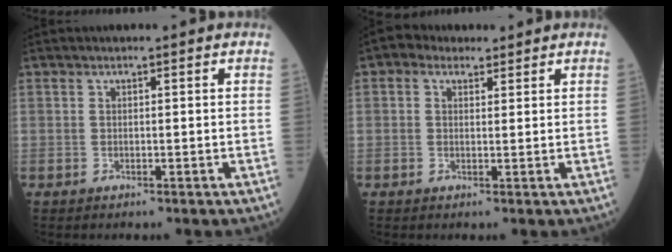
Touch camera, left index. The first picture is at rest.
{"total": 3.4, "force": [2.0, 2.4, 1.3], "torque": [-0.029, 0.024, 0.034]}